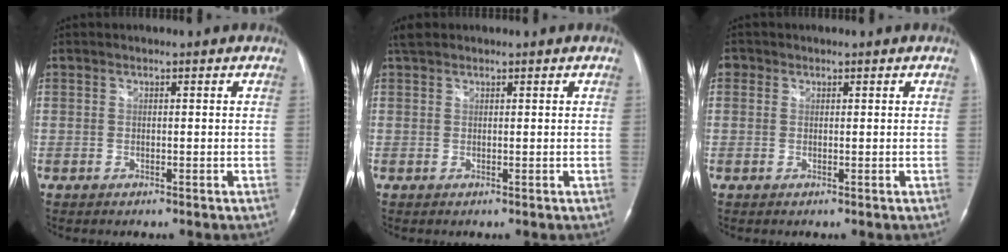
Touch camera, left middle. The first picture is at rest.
{"total": 1.8, "force": [1.5, 0.8, 0.6], "torque": [-0.016, 0.019, 0.028]}
{"total": 1.4, "force": [0.5, 1.2, 0.3], "torque": [0.003, 0.005, 0.006]}